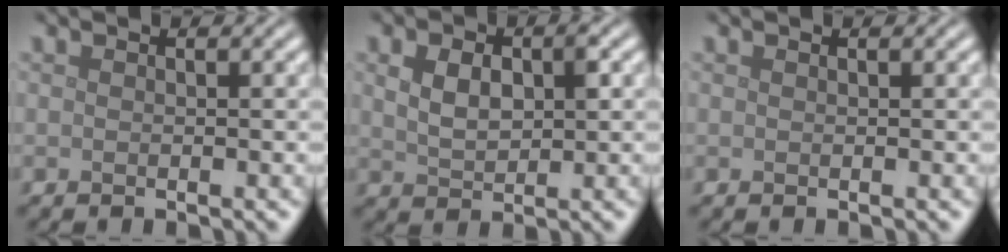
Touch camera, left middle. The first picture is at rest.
{"total": 3.6, "force": [0.9, 2.1, 2.8], "torque": [-0.060, 0.000, 0.020]}
{"total": 0.0}